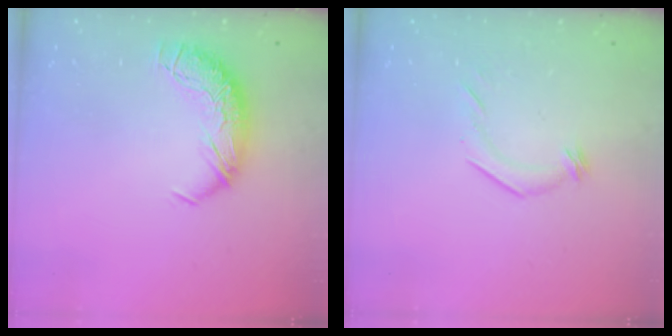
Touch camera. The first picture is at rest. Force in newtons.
{"total": 5.3, "press": 5.2, "slide": 1.0}